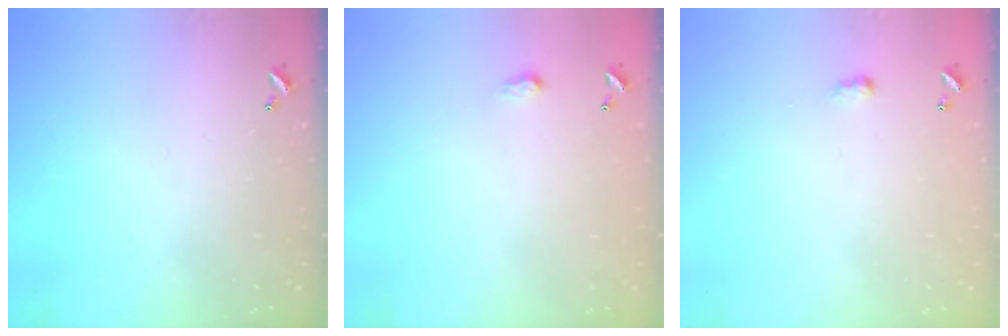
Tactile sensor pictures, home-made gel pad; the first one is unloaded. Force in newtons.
{"total": 1.3, "press": 1.3, "slide": 0.2}
{"total": 1.6, "press": 1.5, "slide": 0.4}